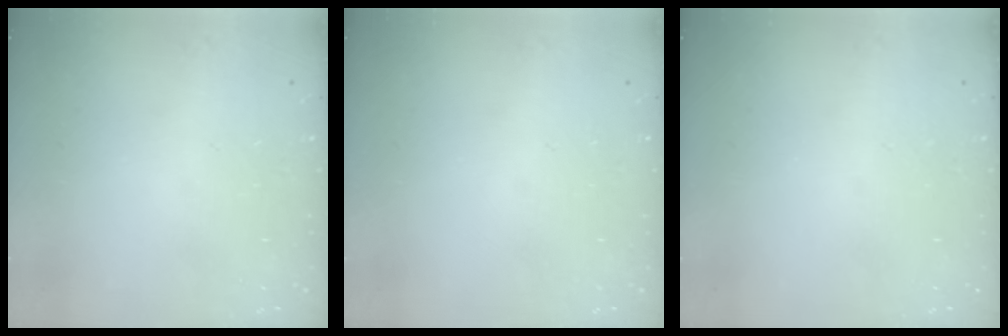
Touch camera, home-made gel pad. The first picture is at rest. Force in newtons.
{"total": 0.0}
{"total": 0.0}